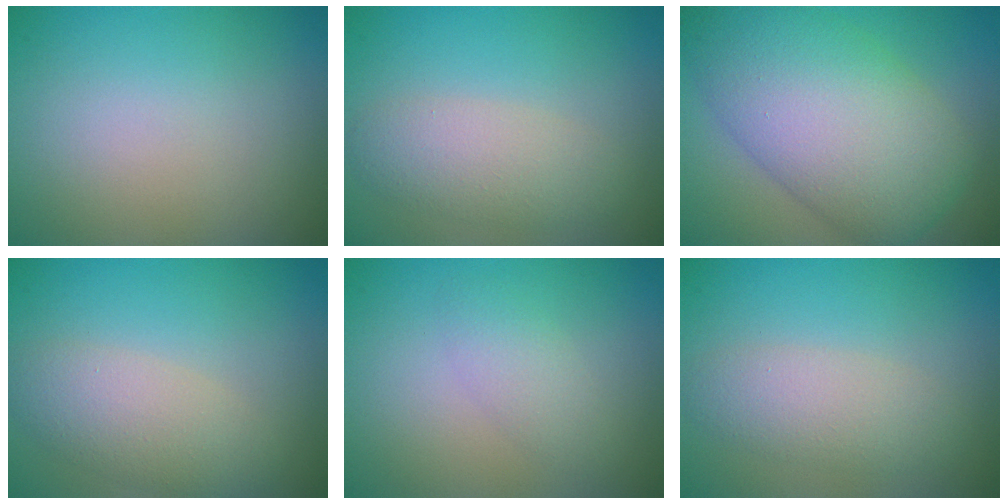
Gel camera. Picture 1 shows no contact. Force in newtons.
{"total": 3.3, "press": 3.3, "slide": 0.2}
{"total": 11.2, "press": 11.2, "slide": 0.4}
{"total": 3.6, "press": 3.6, "slide": 0.1}
{"total": 1.8, "press": 1.8, "slide": 0.0}
{"total": 3.0, "press": 3.0, "slide": 0.2}